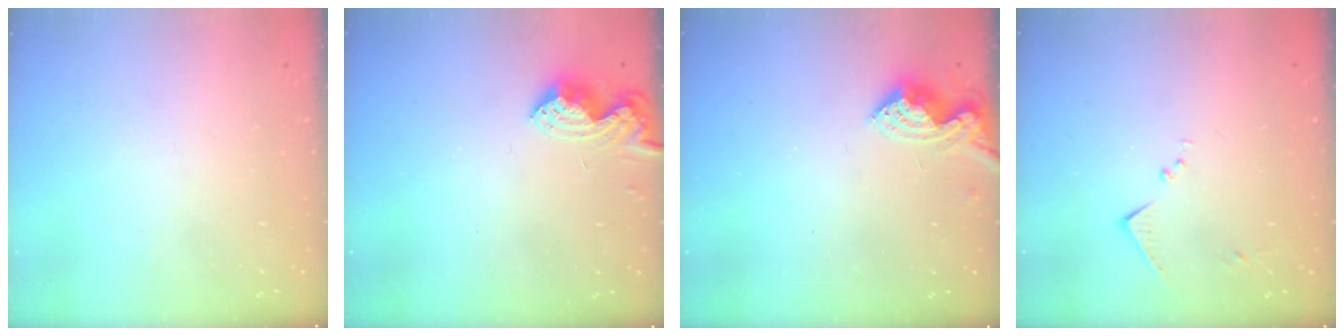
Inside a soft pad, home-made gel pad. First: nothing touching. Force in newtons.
{"total": 8.3, "press": 8.3, "slide": 0.2}
{"total": 8.3, "press": 8.3, "slide": 0.2}
{"total": 6.2, "press": 6.1, "slide": 0.7}